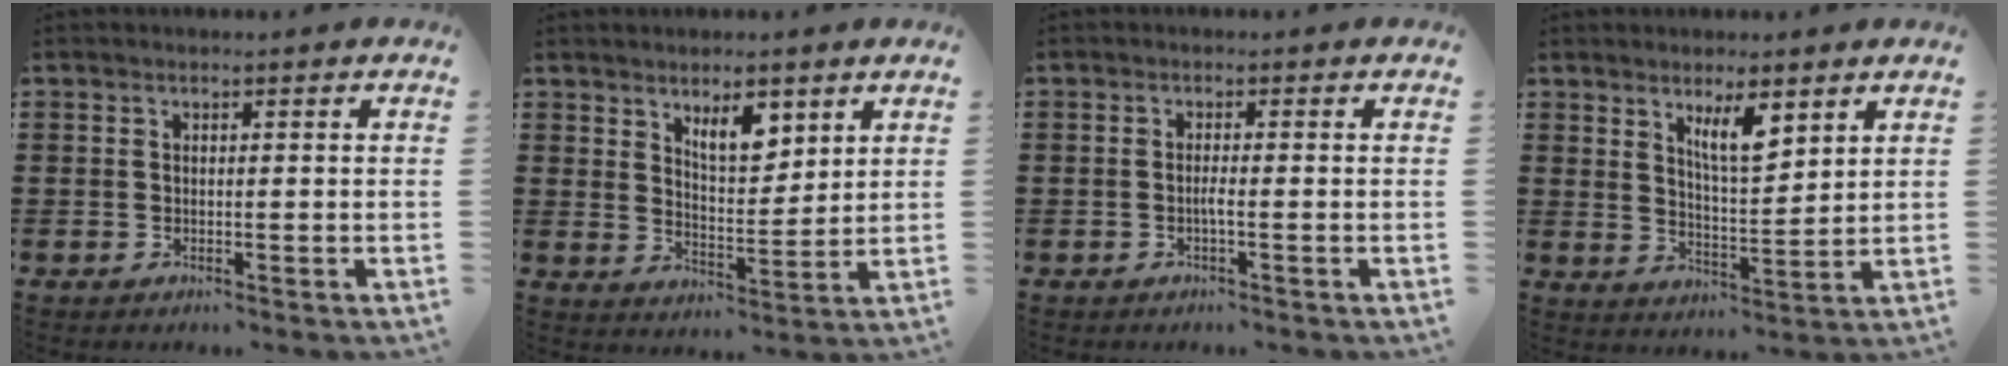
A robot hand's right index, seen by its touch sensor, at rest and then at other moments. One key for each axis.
{"total": 6.0, "fx": 3.9, "fy": 2.5, "fz": 3.9, "tx": -0.062, "ty": -0.009, "tz": 0.064}
{"total": 1.4, "fx": -0.5, "fy": -0.1, "fz": 1.3, "tx": -0.025, "ty": -0.003, "tz": -0.010}
{"total": 6.2, "fx": 3.8, "fy": 1.7, "fz": 4.6, "tx": -0.091, "ty": -0.002, "tz": 0.063}